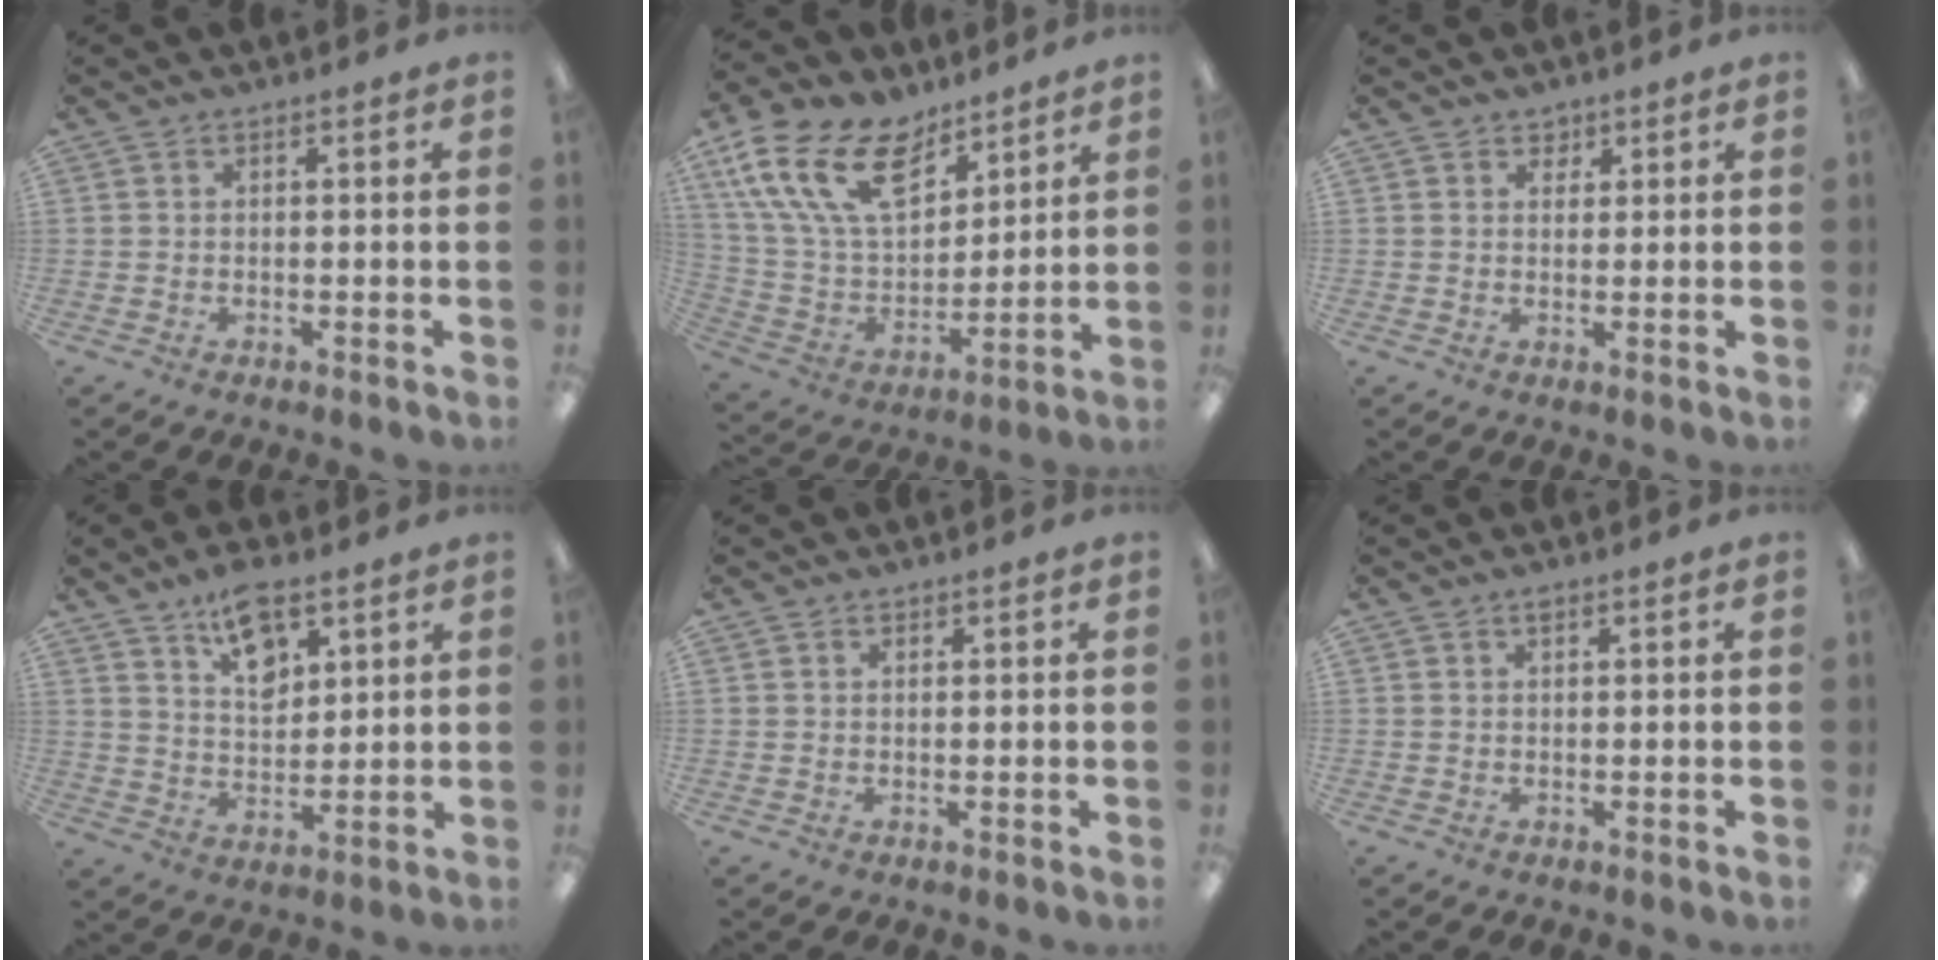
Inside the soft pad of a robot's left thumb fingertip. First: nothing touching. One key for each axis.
{"total": 20.9, "fx": 11.9, "fy": 11.9, "fz": 12.4, "tx": -0.252, "ty": -0.054, "tz": 0.221}
{"total": 2.4, "fx": 1.6, "fy": 1.7, "fz": 0.2, "tx": 0.010, "ty": -0.005, "tz": 0.028}
{"total": 10.0, "fx": 6.8, "fy": 5.1, "fz": 5.3, "tx": -0.074, "ty": -0.032, "tz": 0.118}
{"total": 0.9, "fx": 0.7, "fy": 0.4, "fz": 0.2, "tx": -0.005, "ty": 0.002, "tz": 0.013}
{"total": 1.0, "fx": 0.8, "fy": 0.4, "fz": 0.5, "tx": -0.005, "ty": -0.001, "tz": 0.012}